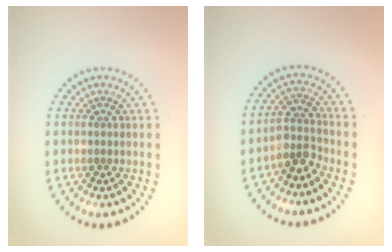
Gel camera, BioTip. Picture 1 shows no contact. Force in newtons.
{"total": 2.6, "press": 2.0, "slide": 1.7}